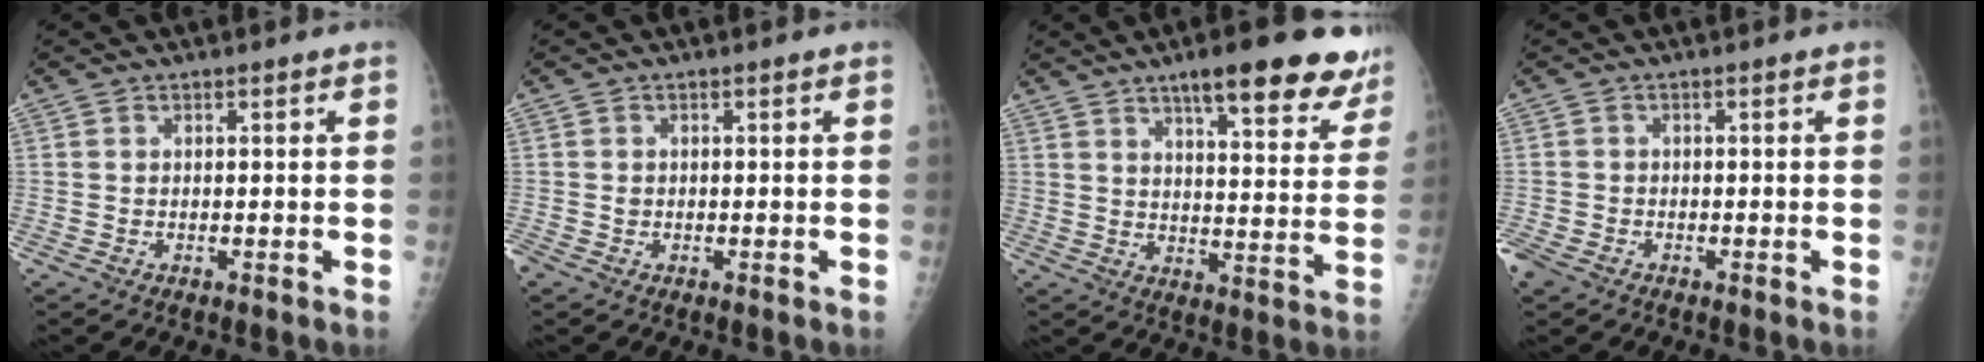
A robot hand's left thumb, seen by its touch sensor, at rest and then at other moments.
{"total": 1.0, "force": [-0.2, 0.9, 0.5], "torque": [-0.008, 0.002, -0.003]}
{"total": 18.0, "force": [12.8, 4.5, 11.8], "torque": [-0.118, -0.054, 0.164]}
{"total": 3.5, "force": [-2.3, 2.3, 1.4], "torque": [-0.037, -0.001, -0.042]}